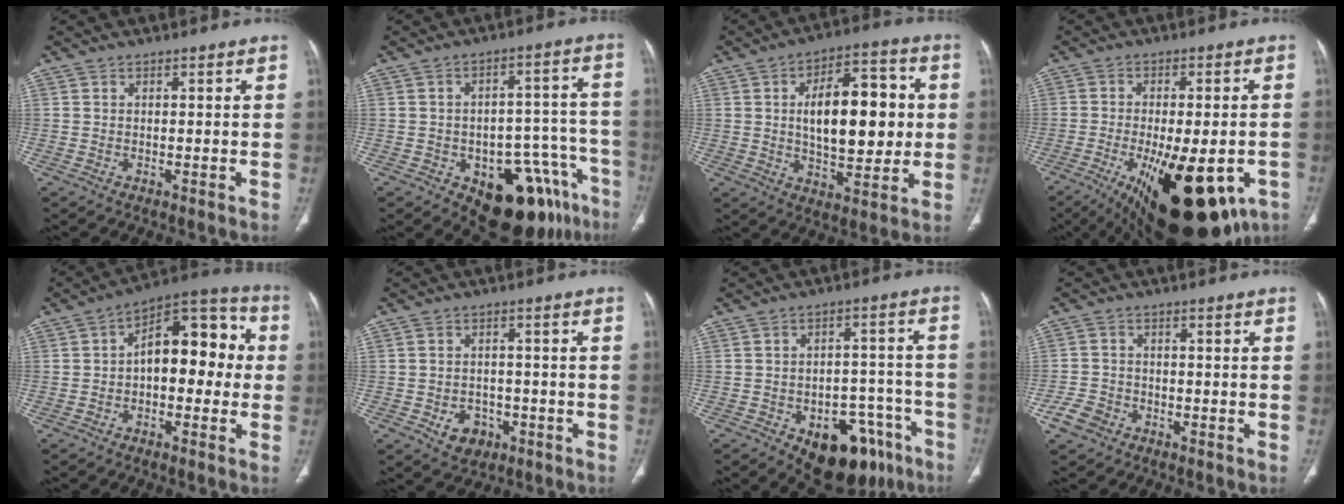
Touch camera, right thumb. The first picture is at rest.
{"total": 17.9, "force": [-9.9, 9.0, 11.8], "torque": [-0.071, 0.077, -0.124]}
{"total": 17.9, "force": [1.8, 8.9, 15.4], "torque": [-0.199, 0.010, 0.029]}
{"total": 24.3, "force": [-10.2, 10.4, 19.5], "torque": [-0.248, -0.012, -0.130]}
{"total": 14.9, "force": [0.4, 8.5, 12.3], "torque": [-0.134, 0.047, -0.008]}
{"total": 5.8, "force": [-2.3, 4.5, 2.8], "torque": [-0.023, 0.017, -0.025]}
{"total": 16.9, "force": [-9.1, 9.5, 10.5], "torque": [-0.088, 0.064, -0.117]}
{"total": 4.6, "force": [-2.5, 3.4, 1.6], "torque": [-0.028, 0.018, -0.044]}